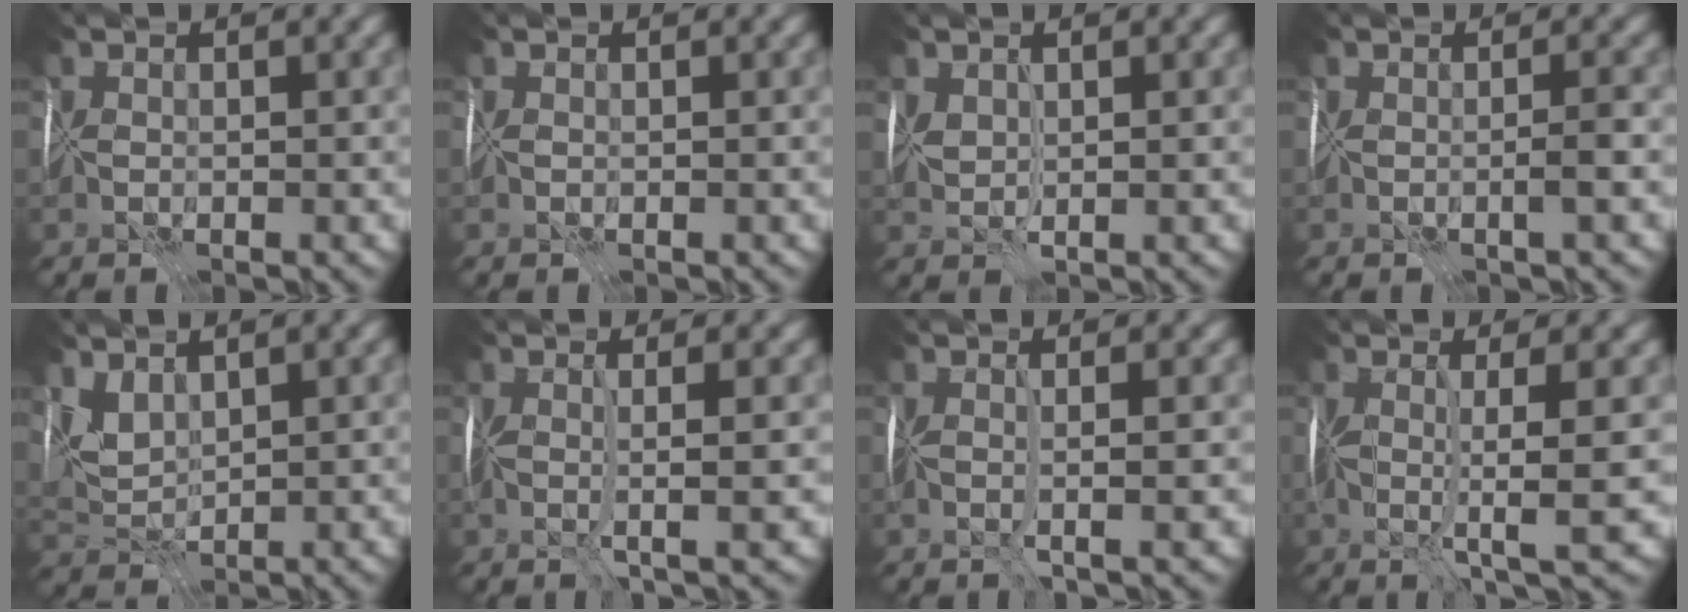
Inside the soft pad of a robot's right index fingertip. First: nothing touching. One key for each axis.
{"total": 0.0}
{"total": 1.9, "fx": 0.8, "fy": 1.0, "fz": 1.4, "tx": -0.034, "ty": 0.004, "tz": 0.016}
{"total": 1.5, "fx": -0.3, "fy": 0.0, "fz": 1.5, "tx": -0.024, "ty": -0.002, "tz": -0.008}
{"total": 2.9, "fx": 1.9, "fy": 1.6, "fz": 1.6, "tx": -0.040, "ty": -0.001, "tz": 0.042}
{"total": 3.3, "fx": 0.0, "fy": 0.6, "fz": 3.3, "tx": -0.054, "ty": 0.002, "tz": -0.005}
{"total": 2.6, "fx": 0.0, "fy": 0.5, "fz": 2.6, "tx": -0.037, "ty": 0.002, "tz": -0.004}
{"total": 5.6, "fx": -0.1, "fy": 0.8, "fz": 5.5, "tx": -0.090, "ty": 0.001, "tz": -0.003}